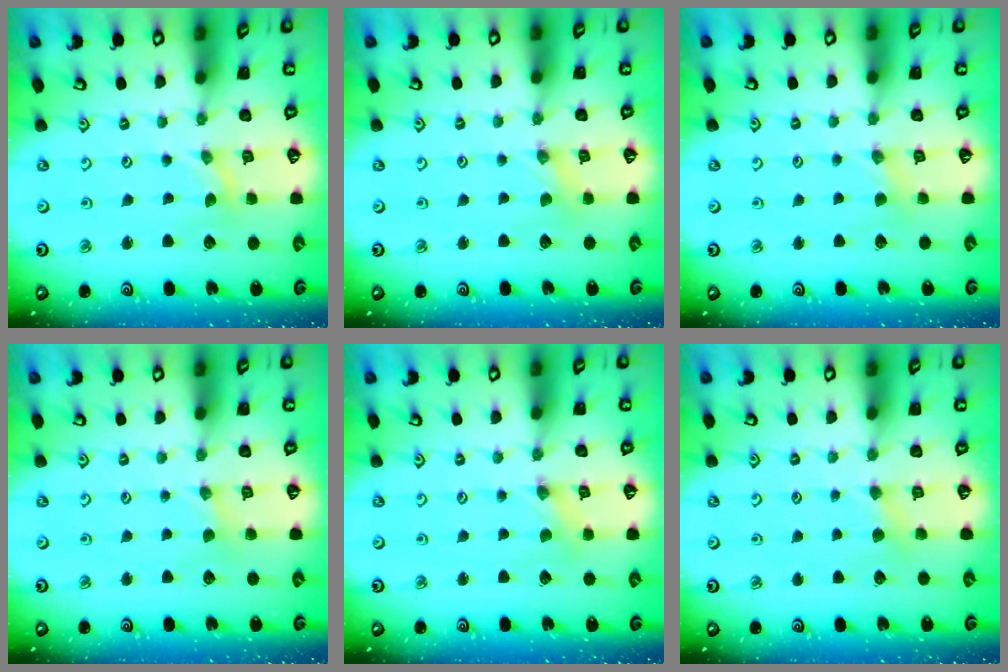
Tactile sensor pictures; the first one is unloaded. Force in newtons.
{"total": 0.0}
{"total": 1.9, "press": 1.8, "slide": 0.4}
{"total": 1.6, "press": 1.5, "slide": 0.3}
{"total": 0.0}
{"total": 3.0, "press": 3.0, "slide": 0.4}